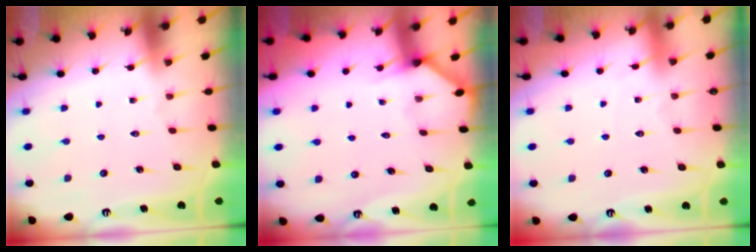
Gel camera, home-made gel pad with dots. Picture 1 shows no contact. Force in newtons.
{"total": 1.4, "press": 1.4, "slide": 0.1}
{"total": 1.8, "press": 1.8, "slide": 0.3}